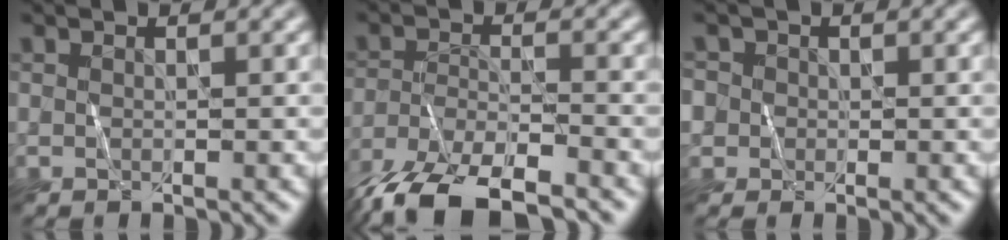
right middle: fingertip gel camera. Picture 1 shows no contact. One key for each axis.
{"total": 8.0, "fx": -6.8, "fy": 2.0, "fz": 3.9, "tx": -0.067, "ty": -0.003, "tz": -0.125}
{"total": 2.5, "fx": -0.3, "fy": 2.5, "fz": 0.2, "tx": 0.005, "ty": 0.012, "tz": -0.020}